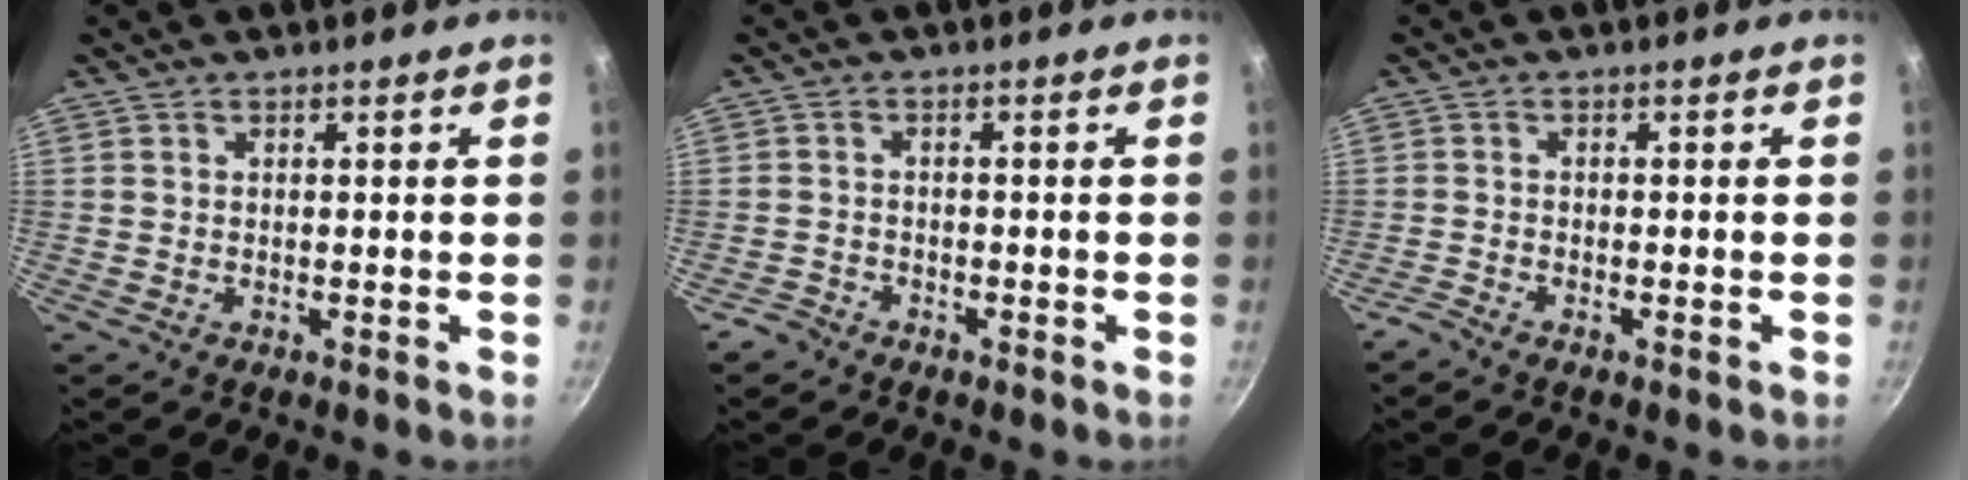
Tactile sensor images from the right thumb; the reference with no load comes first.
{"total": 2.3, "force": [-1.9, 1.3, 0.4], "torque": [-0.010, 0.022, -0.032]}
{"total": 1.6, "force": [-1.4, 0.2, 0.7], "torque": [-0.032, 0.011, -0.032]}